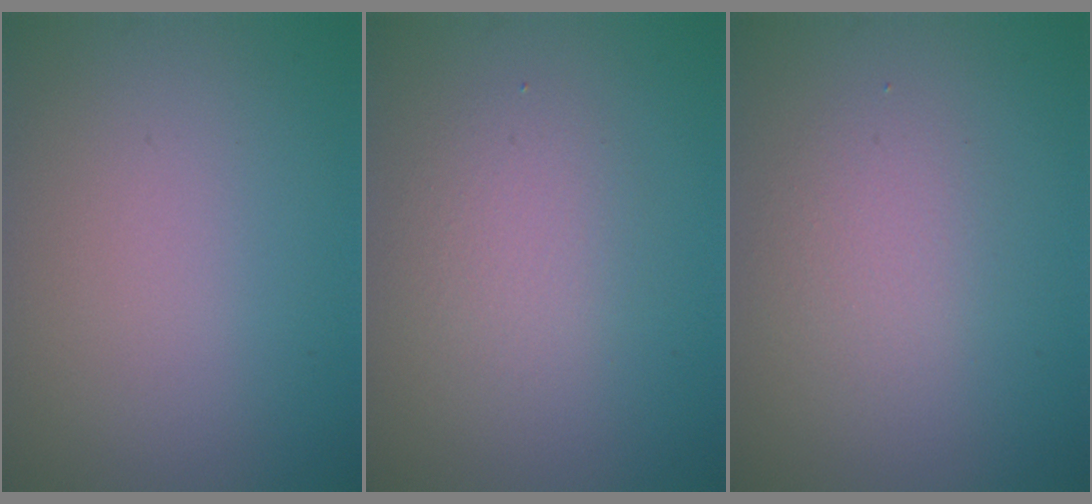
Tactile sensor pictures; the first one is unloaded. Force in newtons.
{"total": 2.4, "press": 2.4, "slide": 0.3}
{"total": 2.1, "press": 2.1, "slide": 0.0}